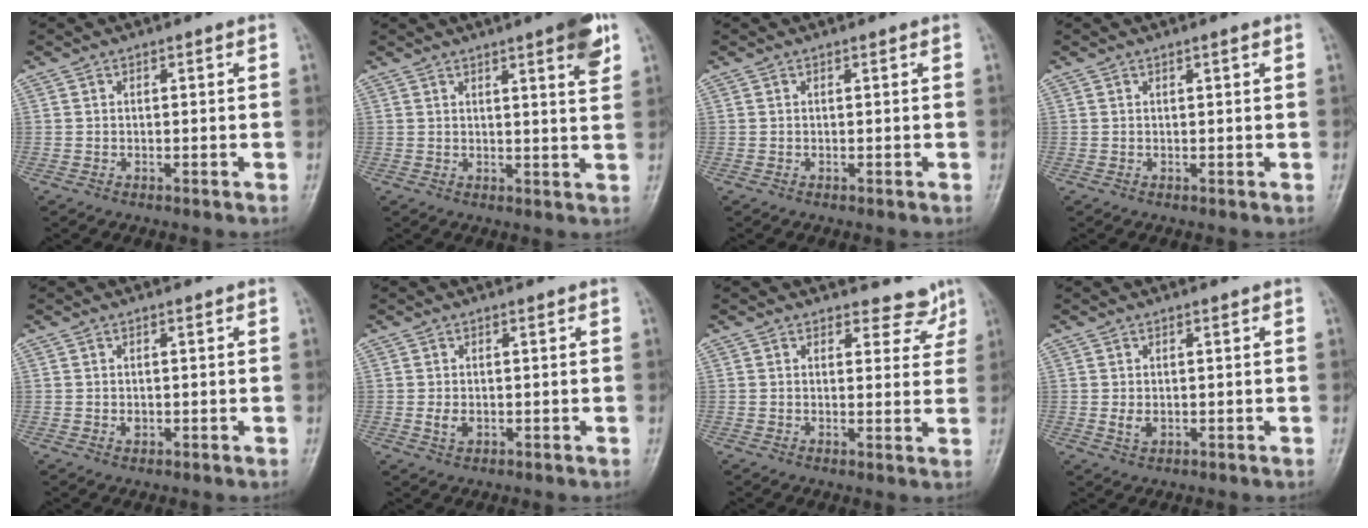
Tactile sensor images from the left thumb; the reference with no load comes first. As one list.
[{"total": 7.4, "force": [4.2, 1.1, 6.0], "torque": [-0.073, -0.018, 0.052]}, {"total": 0.0}, {"total": 0.9, "force": [0.5, 0.1, 0.7], "torque": [-0.010, 0.000, 0.007]}, {"total": 1.1, "force": [0.3, 0.7, 0.7], "torque": [-0.009, -0.003, 0.009]}, {"total": 2.1, "force": [0.2, 1.3, 1.7], "torque": [-0.030, -0.005, 0.008]}, {"total": 5.0, "force": [4.4, 2.4, 0.3], "torque": [0.025, -0.034, 0.045]}, {"total": 2.1, "force": [0.5, 1.2, 1.7], "torque": [-0.027, -0.006, 0.013]}]